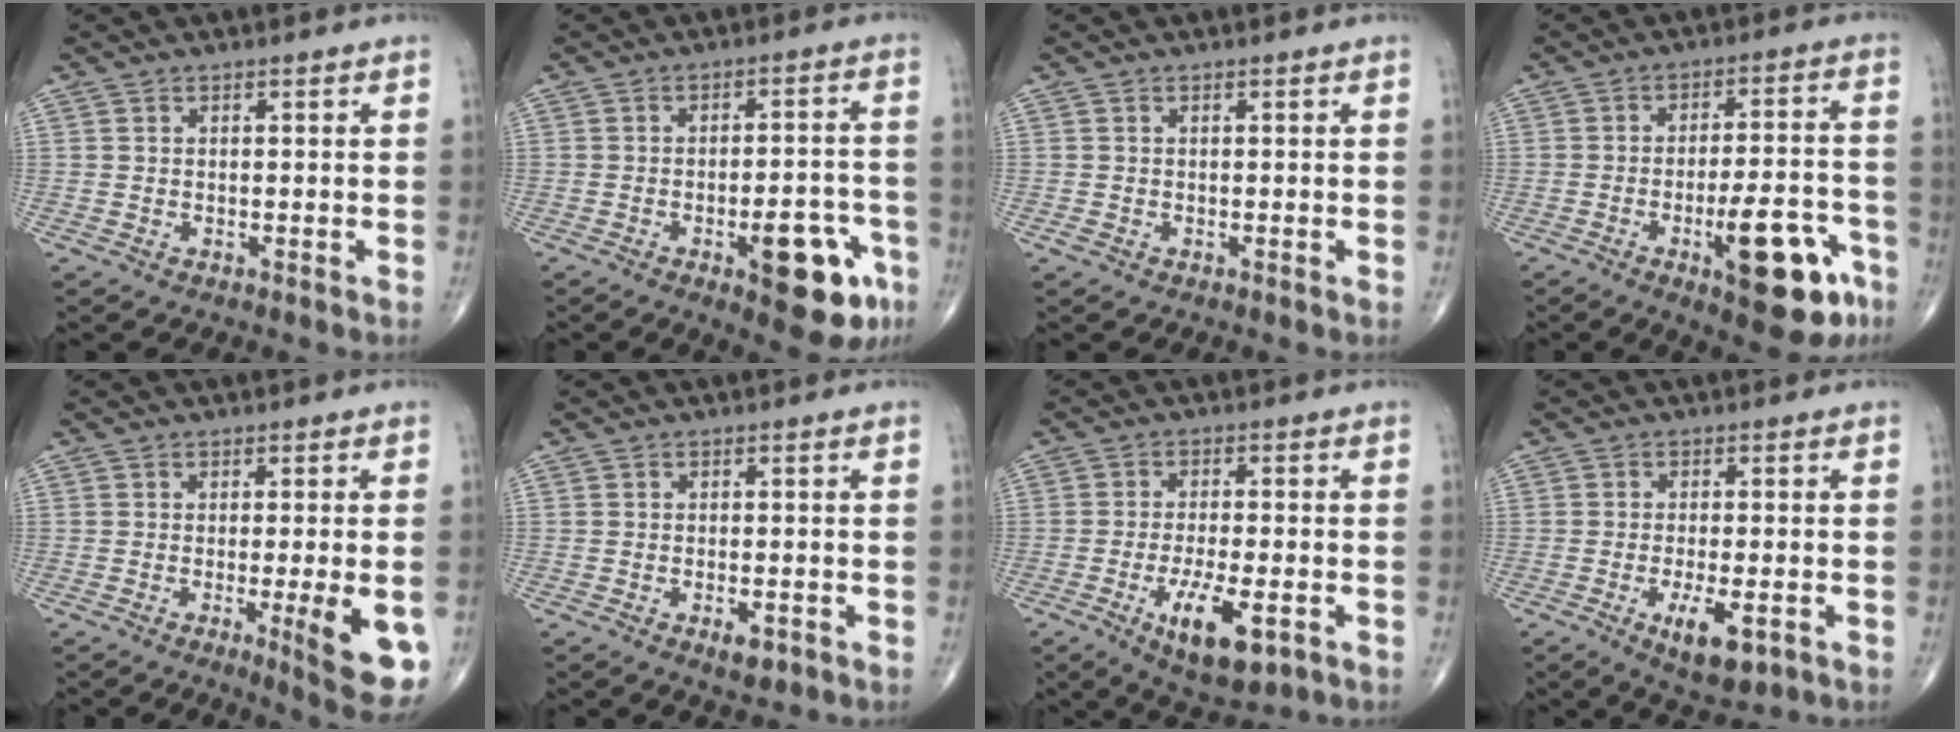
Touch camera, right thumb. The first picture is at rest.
{"total": 13.4, "force": [-5.9, 5.0, 11.0], "torque": [-0.114, 0.027, -0.071]}
{"total": 0.8, "force": [-0.3, 0.5, 0.5], "torque": [-0.012, -0.003, -0.006]}
{"total": 16.0, "force": [-7.2, 5.4, 13.3], "torque": [-0.164, 0.032, -0.092]}
{"total": 10.8, "force": [-2.8, 1.9, 10.2], "torque": [-0.127, -0.020, -0.034]}
{"total": 3.1, "force": [-1.5, 1.3, 2.5], "torque": [-0.036, -0.001, -0.019]}
{"total": 10.5, "force": [-4.1, 3.8, 8.9], "torque": [-0.149, 0.000, -0.059]}
{"total": 7.6, "force": [-3.0, 2.8, 6.4], "torque": [-0.104, -0.006, -0.042]}